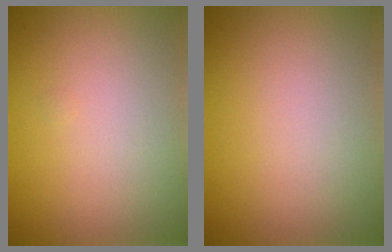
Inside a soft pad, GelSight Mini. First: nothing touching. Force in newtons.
{"total": 0.0}